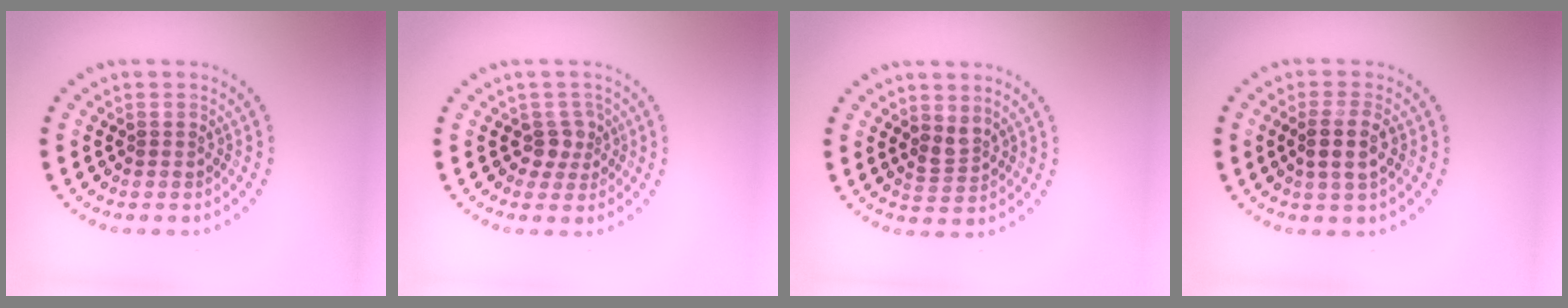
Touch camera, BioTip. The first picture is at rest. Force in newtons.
{"total": 1.9, "press": 1.4, "slide": 1.3}
{"total": 1.7, "press": 1.3, "slide": 1.1}
{"total": 2.7, "press": 2.5, "slide": 1.1}